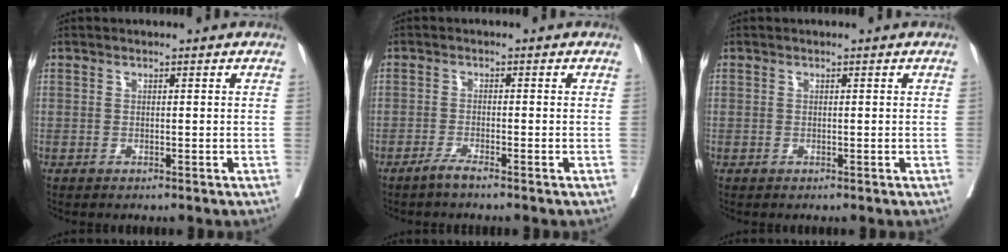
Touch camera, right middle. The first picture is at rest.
{"total": 1.8, "force": [-1.5, -0.3, 1.0], "torque": [-0.023, -0.002, -0.033]}
{"total": 0.0}